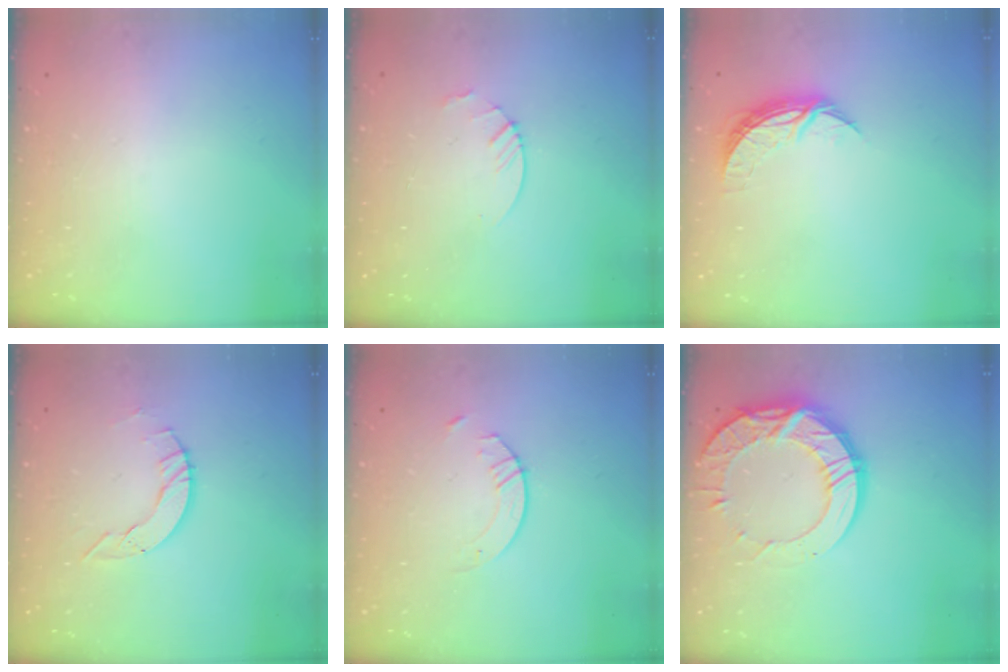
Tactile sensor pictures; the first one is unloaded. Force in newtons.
{"total": 3.0, "press": 2.9, "slide": 0.3}
{"total": 6.8, "press": 6.8, "slide": 0.5}
{"total": 5.5, "press": 5.5, "slide": 0.2}
{"total": 2.9, "press": 2.9, "slide": 0.3}
{"total": 15.6, "press": 15.6, "slide": 1.1}